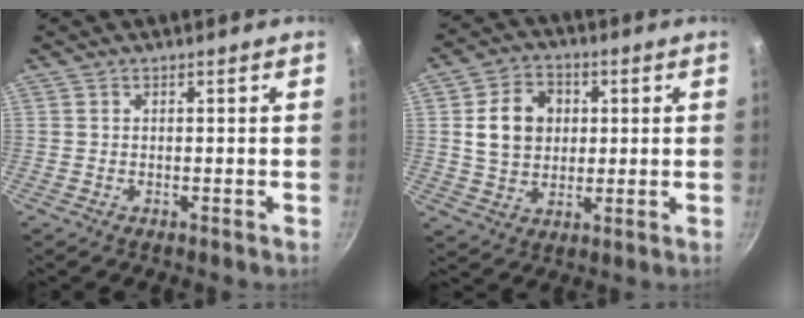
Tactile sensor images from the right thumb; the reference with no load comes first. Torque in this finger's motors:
{"motor_torque": [-0.76, 0.94, 1.12, 0.06, 0.06]}